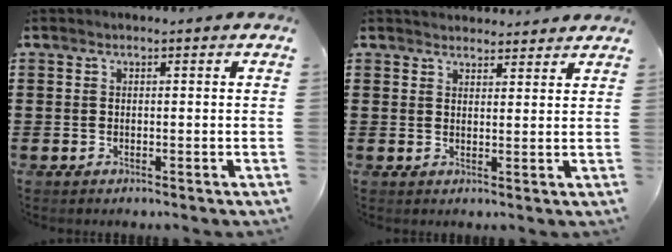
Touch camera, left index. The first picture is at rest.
{"total": 2.4, "force": [2.4, 0.4, -0.4], "torque": [0.001, -0.002, 0.046]}